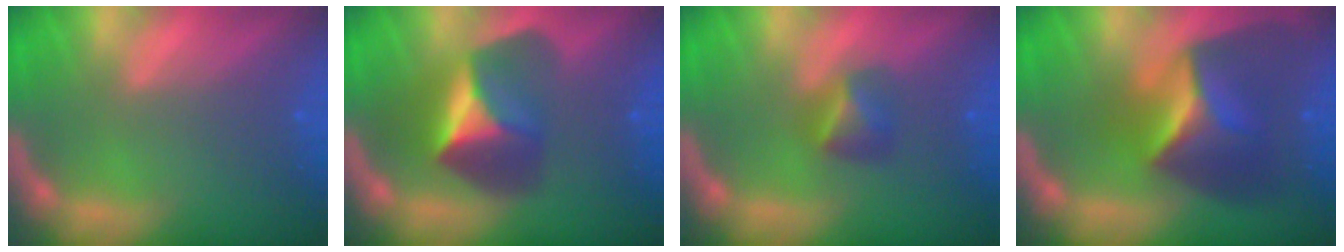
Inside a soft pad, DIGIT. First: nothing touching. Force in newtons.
{"total": 6.4}
{"total": 2.4}
{"total": 7.9}